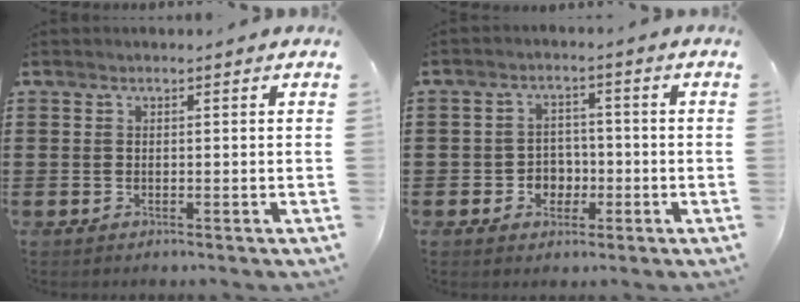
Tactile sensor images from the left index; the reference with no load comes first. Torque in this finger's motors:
{"motor_torque": [1.07, 1.07, 0.11, 0.02]}